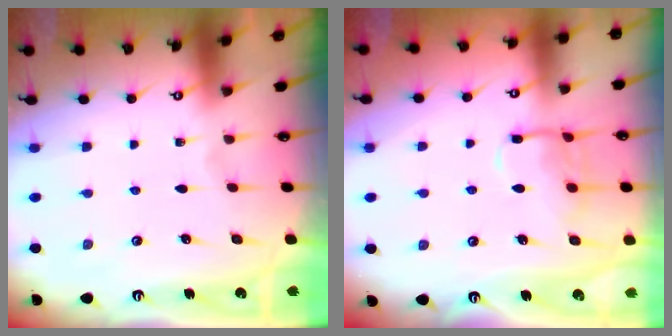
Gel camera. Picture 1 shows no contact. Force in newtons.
{"total": 11.1, "press": 11.1, "slide": 0.7}